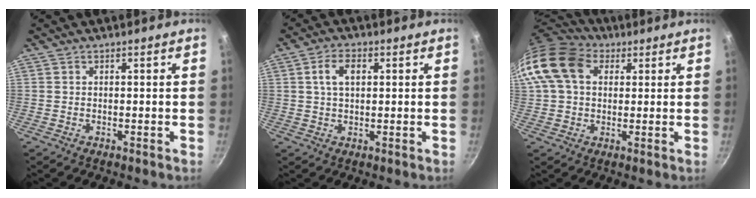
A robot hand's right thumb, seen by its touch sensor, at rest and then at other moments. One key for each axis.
{"total": 4.9, "fx": 1.2, "fy": 2.9, "fz": 3.7, "tx": -0.061, "ty": 0.009, "tz": 0.021}
{"total": 14.3, "fx": 4.0, "fy": 10.6, "fz": 8.8, "tx": -0.161, "ty": 0.021, "tz": 0.058}